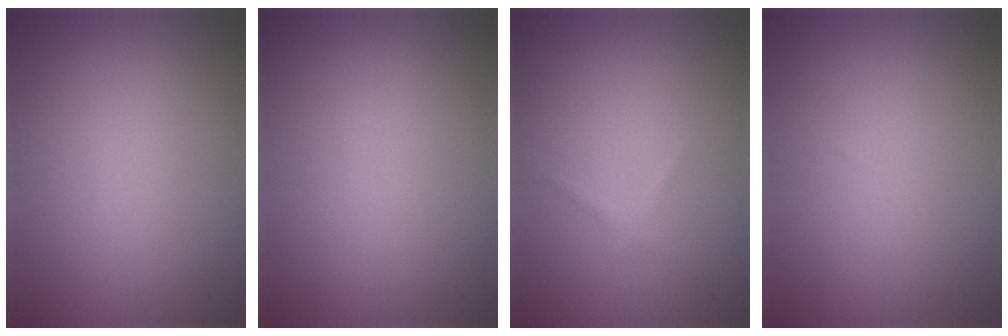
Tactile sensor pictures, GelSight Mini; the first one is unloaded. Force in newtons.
{"total": 0.0}
{"total": 0.6, "press": 0.6, "slide": 0.0}
{"total": 0.0}